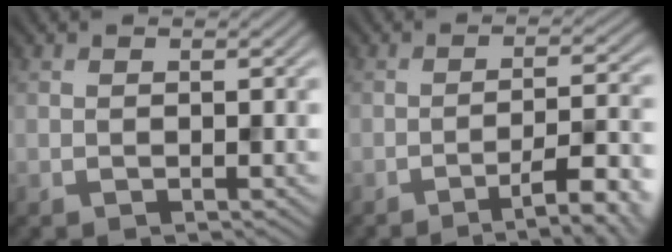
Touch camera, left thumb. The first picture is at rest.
{"total": 9.1, "force": [-5.6, 1.9, 7.0], "torque": [-0.106, 0.010, -0.074]}